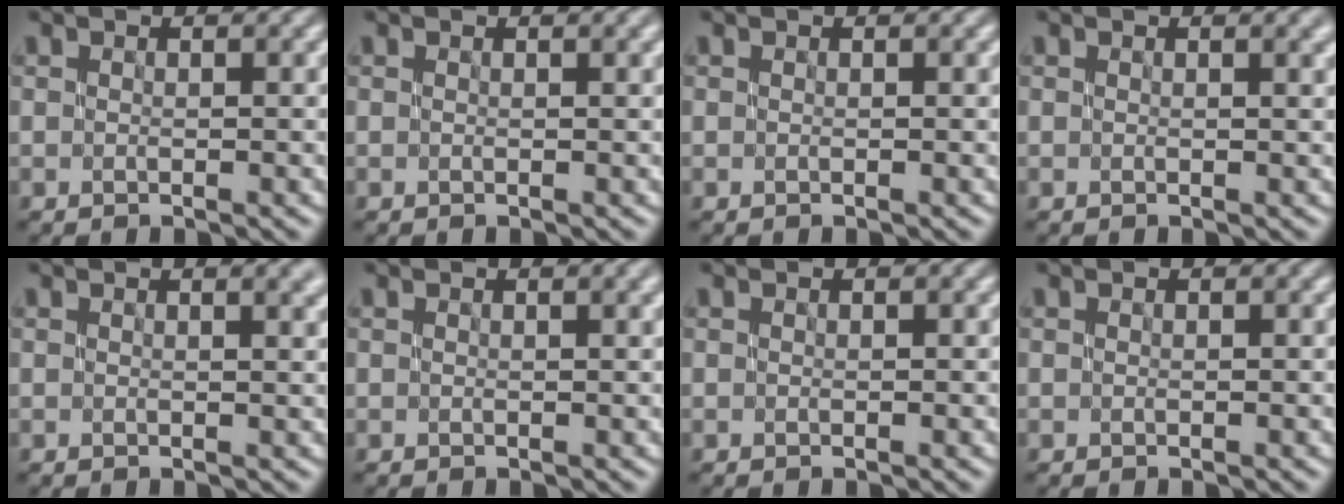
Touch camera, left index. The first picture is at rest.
{"total": 0.9, "force": [0.1, 0.2, 0.8], "torque": [-0.011, 0.000, 0.000]}
{"total": 0.0}
{"total": 1.3, "force": [0.3, 0.5, 1.1], "torque": [-0.010, 0.003, 0.000]}
{"total": 2.3, "force": [0.7, 1.0, 2.0], "torque": [-0.011, 0.009, 0.002]}
{"total": 1.2, "force": [0.2, 0.4, 1.2], "torque": [-0.014, 0.001, 0.002]}
{"total": 0.0}
{"total": 0.0}